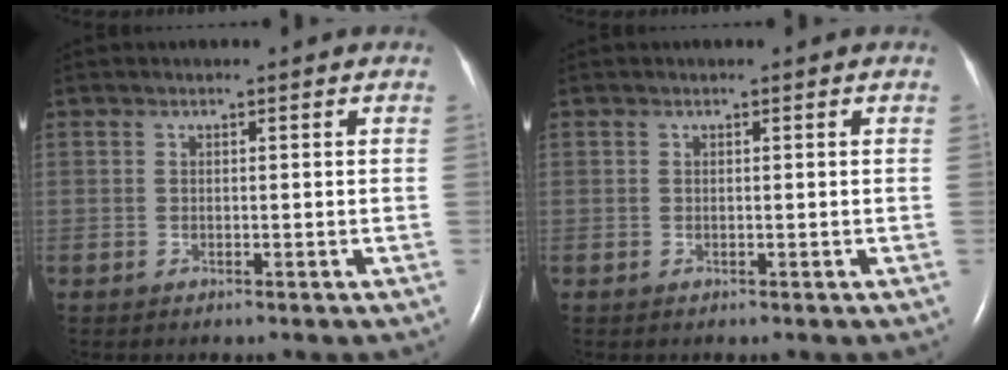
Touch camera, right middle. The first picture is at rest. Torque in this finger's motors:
{"motor_torque": [0.00, 0.00, 0.00, 0.00]}